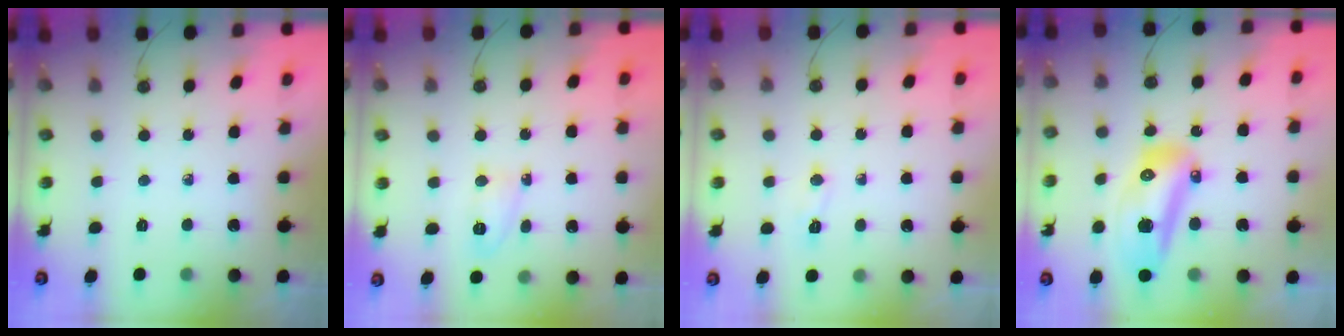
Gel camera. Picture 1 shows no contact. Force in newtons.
{"total": 4.2, "press": 4.0, "slide": 1.3}
{"total": 5.3, "press": 5.0, "slide": 1.7}
{"total": 14.6, "press": 14.5, "slide": 1.7}